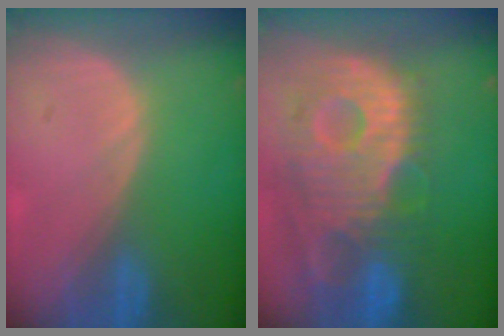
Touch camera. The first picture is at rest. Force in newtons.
{"total": 13.2, "press": 11.5, "slide": 6.5}